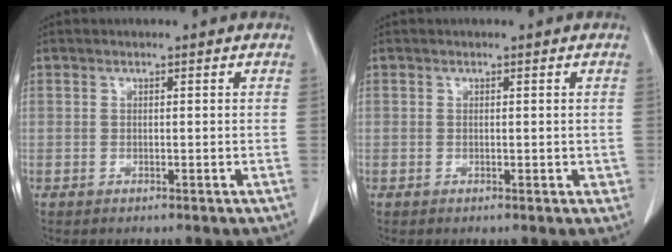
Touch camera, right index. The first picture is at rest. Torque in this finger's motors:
{"motor_torque": [0.06, 0.17, 0.01, 0.01]}